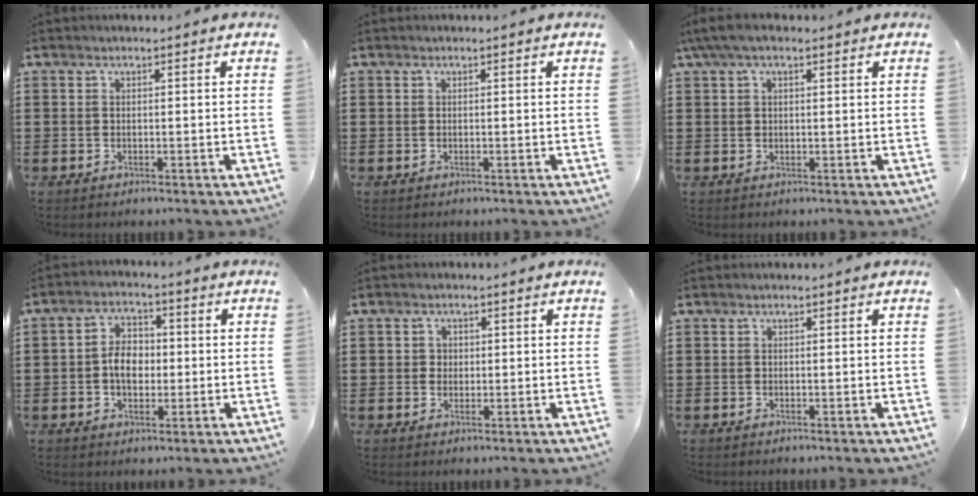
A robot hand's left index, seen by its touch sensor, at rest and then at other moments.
{"total": 0.0}
{"total": 3.3, "force": [1.5, 1.4, 2.6], "torque": [-0.054, 0.009, 0.026]}
{"total": 4.9, "force": [-0.6, 3.3, 3.6], "torque": [-0.066, 0.007, -0.015]}
{"total": 1.6, "force": [0.3, 1.5, 0.4], "torque": [-0.014, 0.007, 0.005]}
{"total": 0.0}